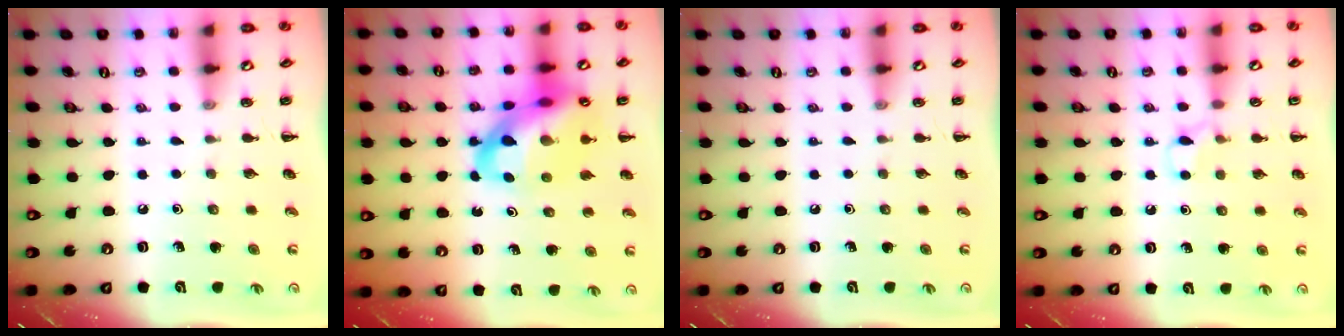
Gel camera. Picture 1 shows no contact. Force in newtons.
{"total": 20.2, "press": 19.7, "slide": 4.4}
{"total": 0.0}
{"total": 4.4, "press": 4.1, "slide": 1.5}